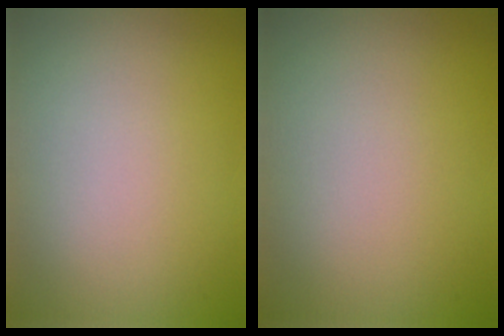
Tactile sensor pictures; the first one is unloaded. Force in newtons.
{"total": 0.0}